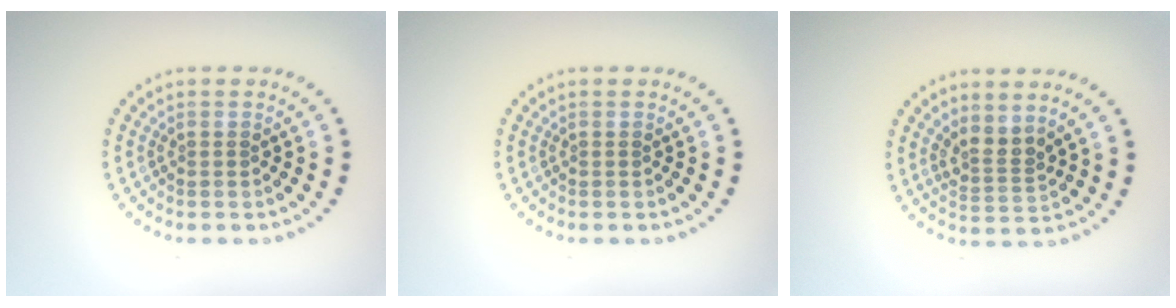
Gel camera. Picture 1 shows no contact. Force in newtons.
{"total": 0.0}
{"total": 2.4, "press": 1.8, "slide": 1.6}